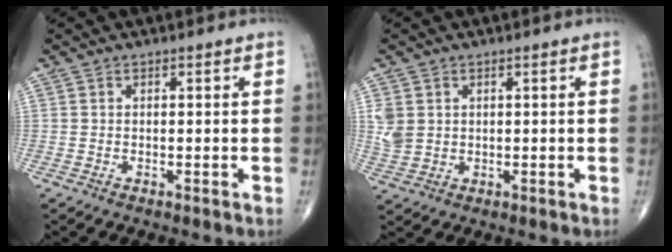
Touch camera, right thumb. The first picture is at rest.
{"total": 4.2, "force": [1.0, 3.5, 2.2], "torque": [-0.044, -0.003, 0.027]}